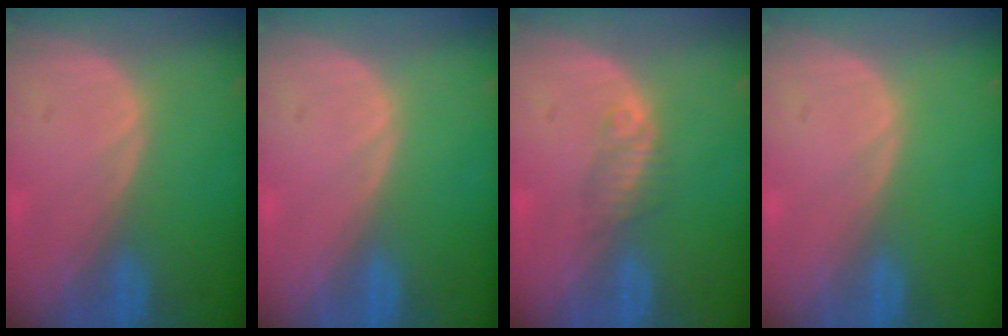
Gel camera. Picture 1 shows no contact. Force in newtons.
{"total": 0.0}
{"total": 2.2, "press": 1.9, "slide": 1.0}
{"total": 0.0}